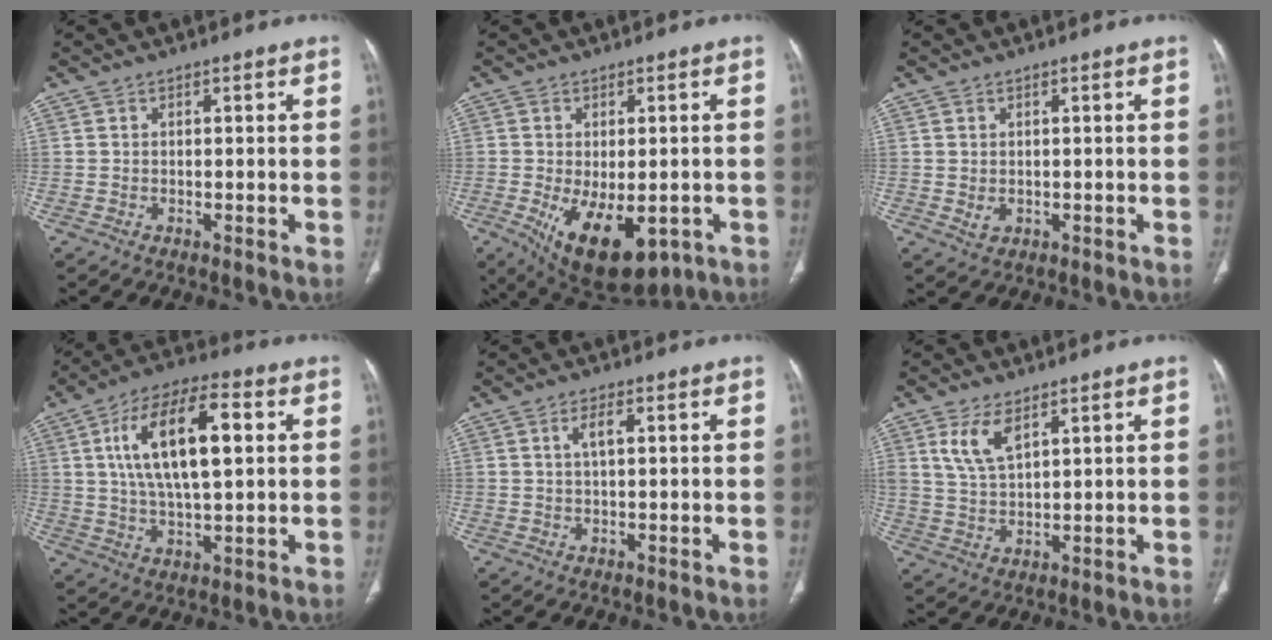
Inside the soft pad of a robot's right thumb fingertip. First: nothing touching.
{"total": 14.5, "force": [-5.5, 7.6, 11.1], "torque": [-0.174, -0.010, -0.061]}
{"total": 1.8, "force": [-0.1, 1.4, 1.1], "torque": [-0.017, -0.004, 0.006]}
{"total": 16.6, "force": [3.6, 6.8, 14.7], "torque": [-0.260, 0.011, 0.061]}
{"total": 2.6, "force": [0.6, 0.9, 2.4], "torque": [-0.048, 0.007, 0.014]}
{"total": 6.5, "force": [3.4, 2.8, 4.7], "torque": [-0.093, -0.014, 0.077]}